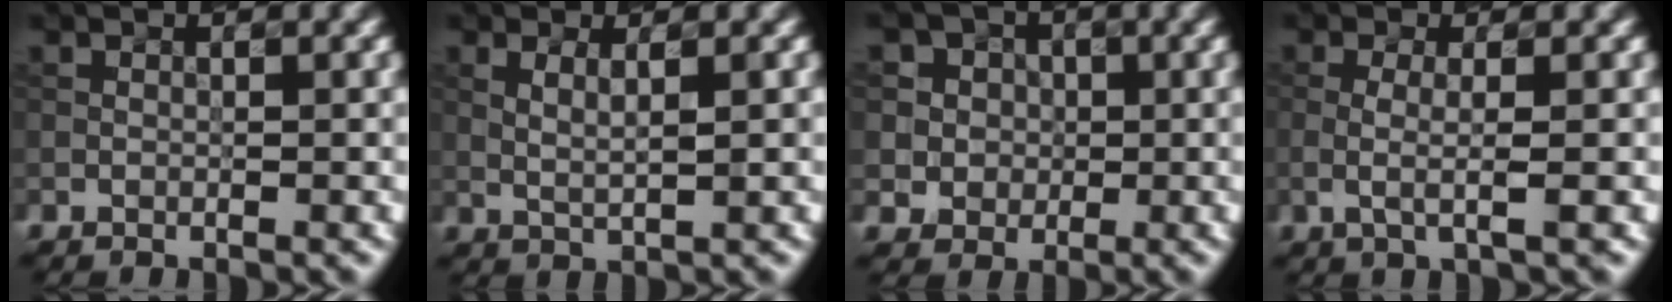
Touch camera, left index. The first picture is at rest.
{"total": 1.3, "force": [0.7, 0.3, 1.1], "torque": [-0.025, 0.003, 0.020]}
{"total": 5.6, "force": [2.3, 5.0, 1.0], "torque": [-0.023, 0.025, 0.029]}
{"total": 1.6, "force": [-0.2, 0.2, 1.6], "torque": [-0.038, -0.001, 0.002]}